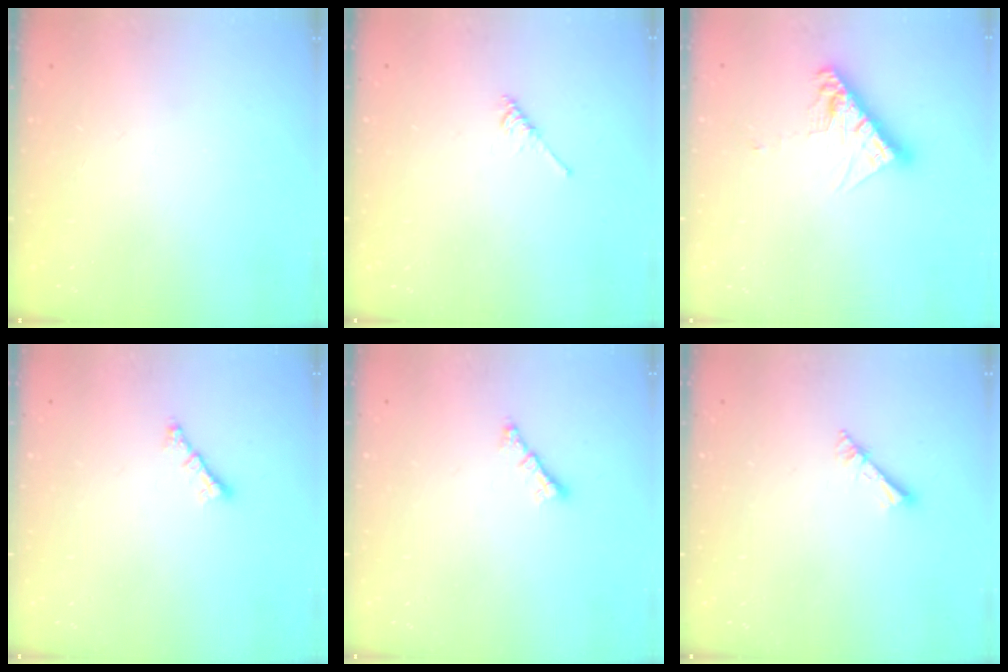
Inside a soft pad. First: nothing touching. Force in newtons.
{"total": 2.1, "press": 2.1, "slide": 0.4}
{"total": 9.5, "press": 9.4, "slide": 0.8}
{"total": 0.8, "press": 0.7, "slide": 0.4}
{"total": 0.8, "press": 0.7, "slide": 0.4}
{"total": 3.0, "press": 3.0, "slide": 0.3}